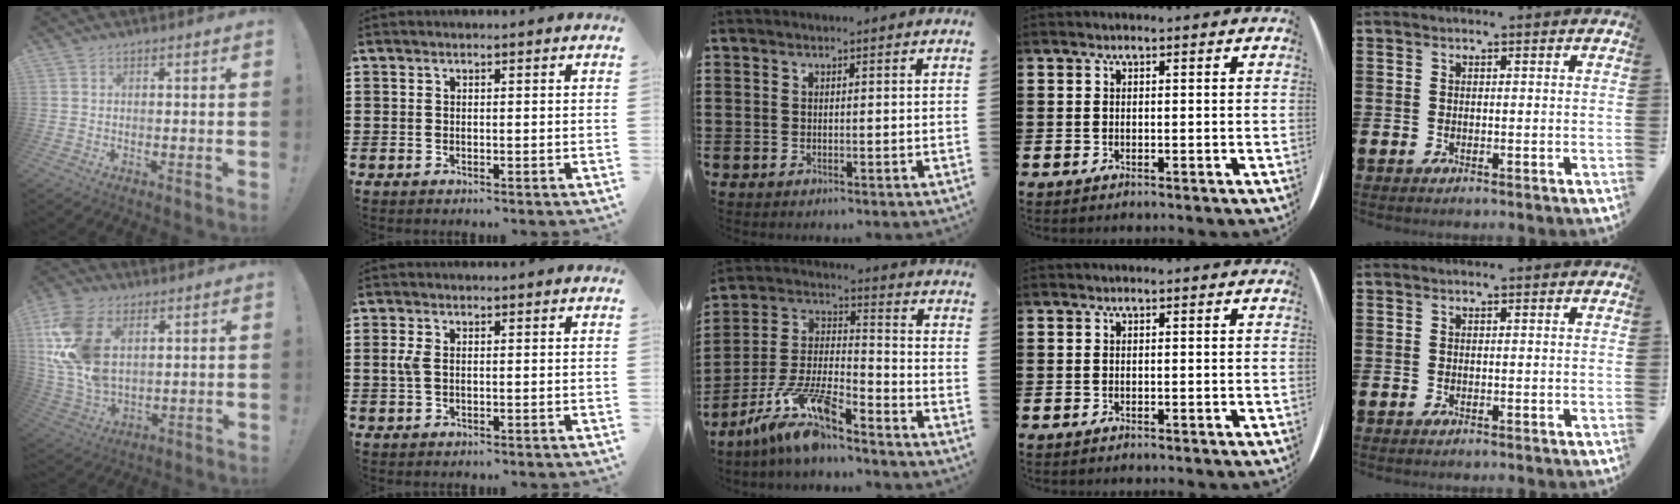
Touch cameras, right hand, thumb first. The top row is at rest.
{"thumb": {"total": 18.0, "force": [5.5, 11.8, 12.5], "torque": [-0.246, -0.025, 0.101]}, "index": {"total": 2.4, "force": [0.2, 1.2, 2.0], "torque": [-0.064, -0.003, -0.006]}, "middle": {"total": 11.5, "force": [-9.4, 1.9, 6.3], "torque": [-0.148, 0.003, -0.194]}}